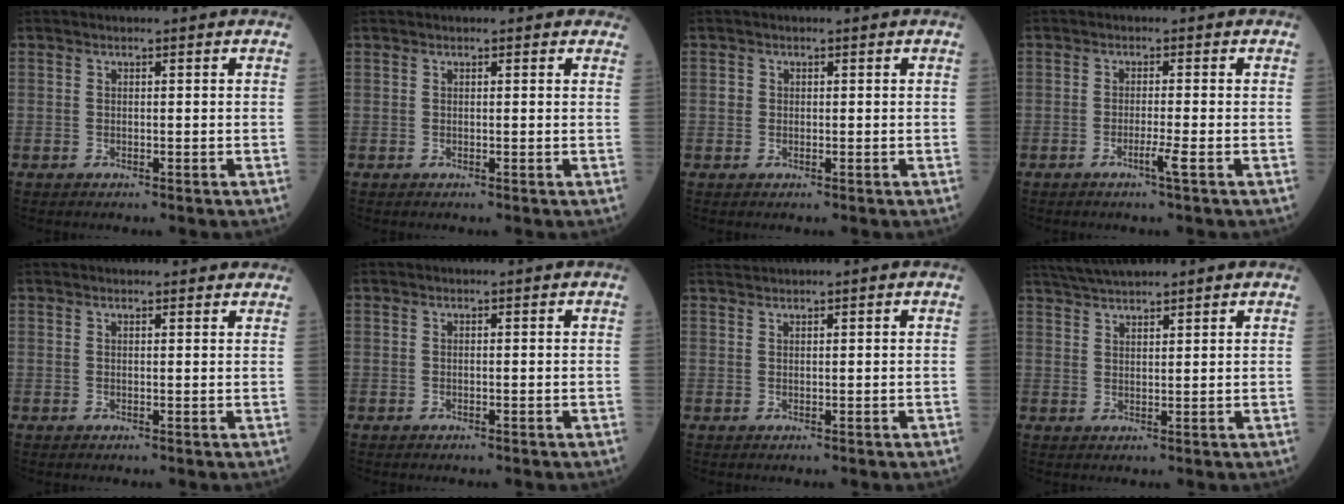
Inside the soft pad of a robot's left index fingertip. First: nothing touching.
{"total": 1.0, "force": [0.8, 0.5, 0.2], "torque": [-0.003, 0.001, -0.001]}
{"total": 0.9, "force": [0.0, 0.9, 0.2], "torque": [-0.004, 0.004, 0.001]}
{"total": 2.2, "force": [-1.2, -0.6, 1.8], "torque": [-0.036, -0.004, -0.023]}
{"total": 5.7, "force": [5.2, 1.4, 1.8], "torque": [-0.015, 0.024, 0.053]}
{"total": 0.0}
{"total": 1.0, "force": [0.9, -0.3, 0.1], "torque": [-0.005, 0.016, 0.025]}
{"total": 6.1, "force": [5.4, 0.7, 2.7], "torque": [-0.056, 0.036, 0.101]}